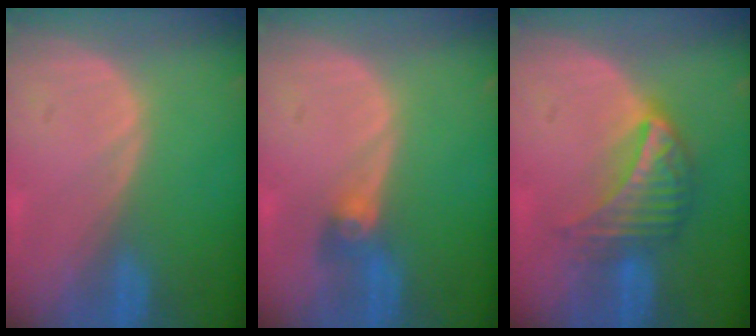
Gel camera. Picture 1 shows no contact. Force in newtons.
{"total": 3.0, "press": 2.6, "slide": 1.5}
{"total": 7.5, "press": 6.6, "slide": 3.6}